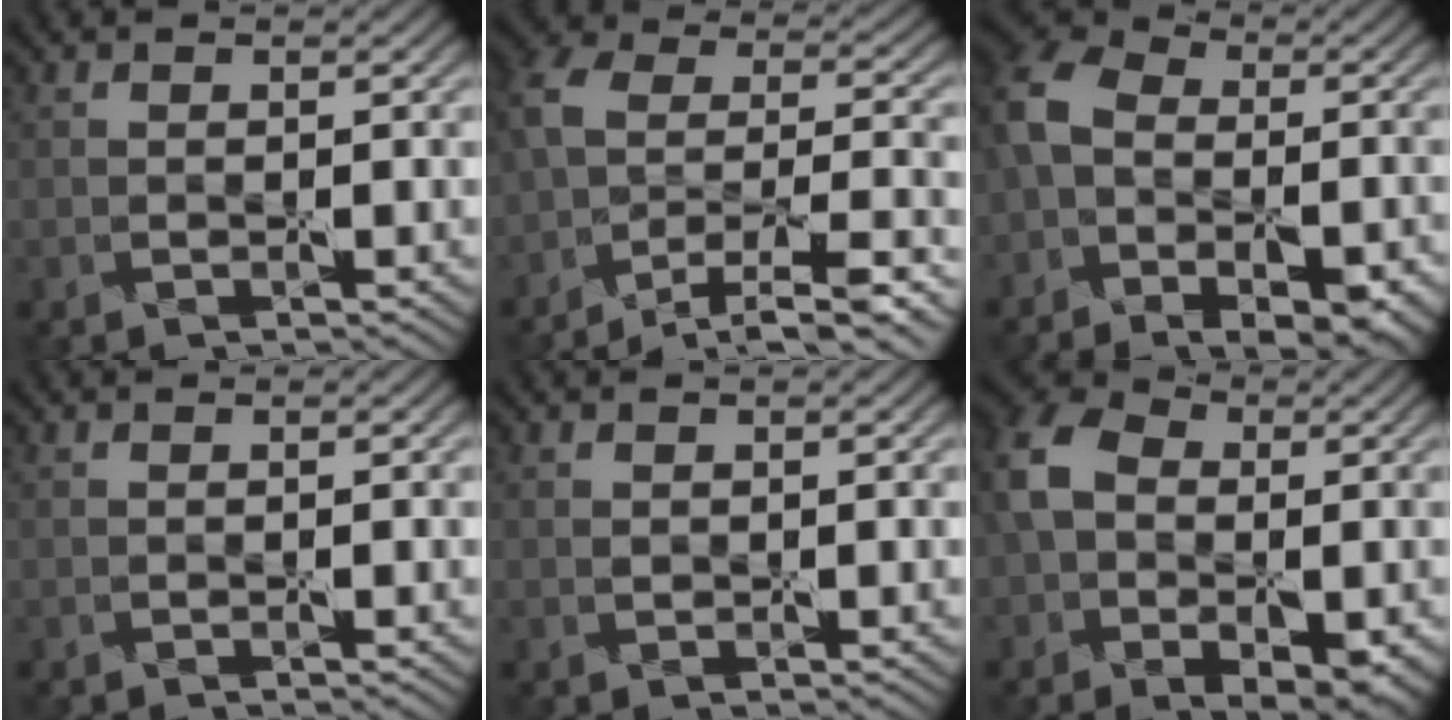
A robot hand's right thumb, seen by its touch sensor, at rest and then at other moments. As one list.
[{"total": 11.7, "force": [-7.9, 4.5, 7.3], "torque": [-0.168, -0.002, -0.133]}, {"total": 14.3, "force": [-4.5, 10.1, 9.0], "torque": [-0.183, -0.019, -0.058]}, {"total": 0.0}, {"total": 0.6, "force": [0.3, 0.4, 0.3], "torque": [-0.002, 0.000, 0.008]}, {"total": 11.7, "force": [-1.4, 8.3, 8.1], "torque": [-0.151, -0.012, -0.013]}]